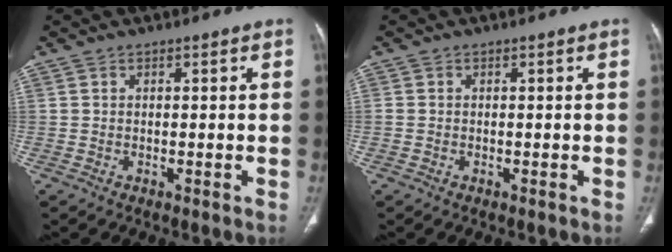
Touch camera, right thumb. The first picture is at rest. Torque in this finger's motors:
{"motor_torque": [-0.01, -0.01, 0.04, 0.51, -0.06]}